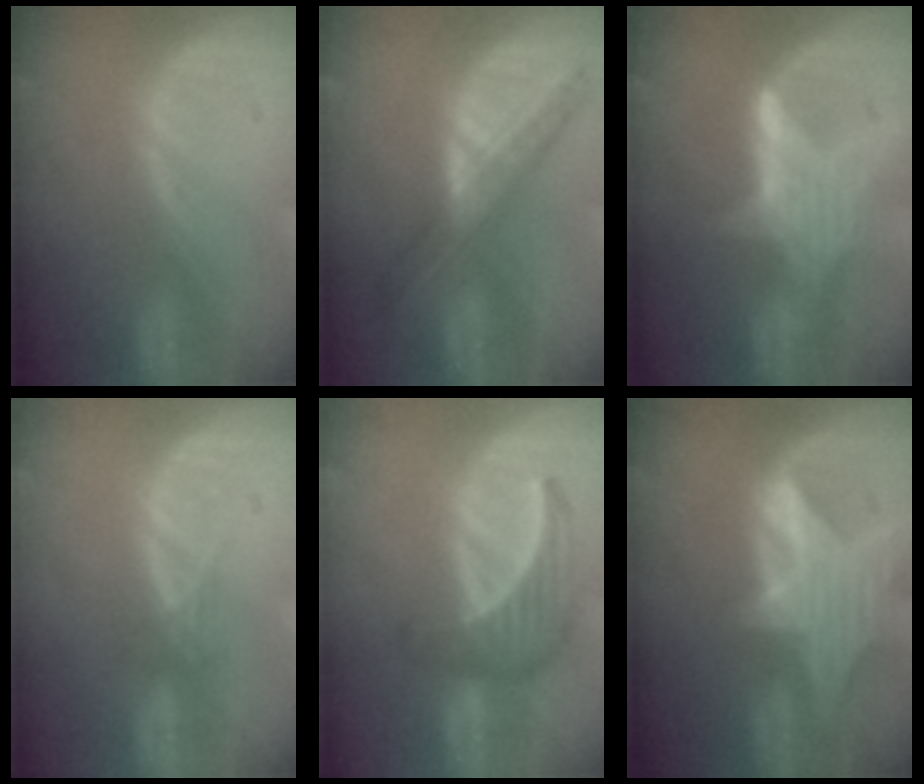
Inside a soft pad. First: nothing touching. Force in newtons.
{"total": 6.9, "press": 6.6, "slide": 1.7}
{"total": 6.4, "press": 6.2, "slide": 1.7}
{"total": 1.1, "press": 1.1, "slide": 0.2}
{"total": 6.3, "press": 6.1, "slide": 1.9}
{"total": 8.4, "press": 7.6, "slide": 3.5}